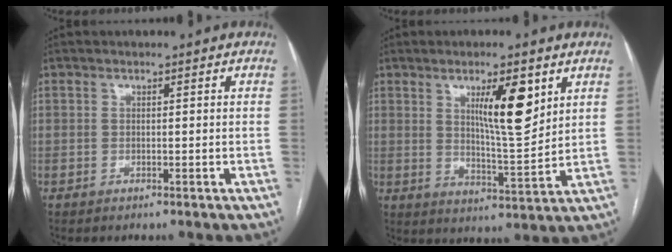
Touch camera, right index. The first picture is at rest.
{"total": 9.5, "force": [4.3, 1.6, 8.3], "torque": [-0.137, -0.009, 0.074]}